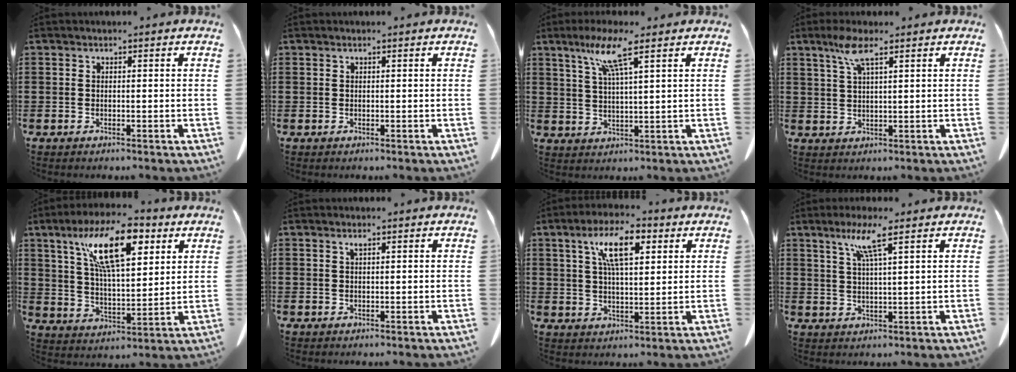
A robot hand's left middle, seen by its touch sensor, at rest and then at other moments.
{"total": 0.0}
{"total": 7.1, "force": [4.2, 0.0, 5.7], "torque": [-0.124, 0.007, 0.070]}
{"total": 5.2, "force": [3.1, 1.0, 4.0], "torque": [-0.089, 0.006, 0.054]}
{"total": 14.8, "force": [8.0, 5.2, 11.3], "torque": [-0.215, -0.005, 0.136]}
{"total": 0.8, "force": [0.4, 0.1, 0.7], "torque": [-0.015, 0.002, 0.008]}
{"total": 9.2, "force": [4.4, 3.2, 7.5], "torque": [-0.148, 0.010, 0.072]}
{"total": 5.7, "force": [3.4, -0.1, 4.6], "torque": [-0.099, 0.005, 0.057]}